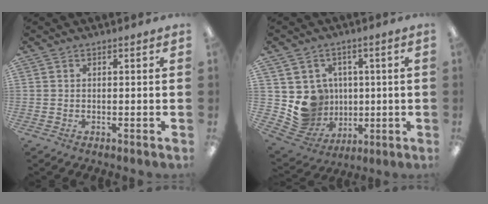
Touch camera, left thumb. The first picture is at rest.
{"total": 10.2, "force": [1.2, 10.0, 1.8], "torque": [-0.067, -0.018, 0.039]}